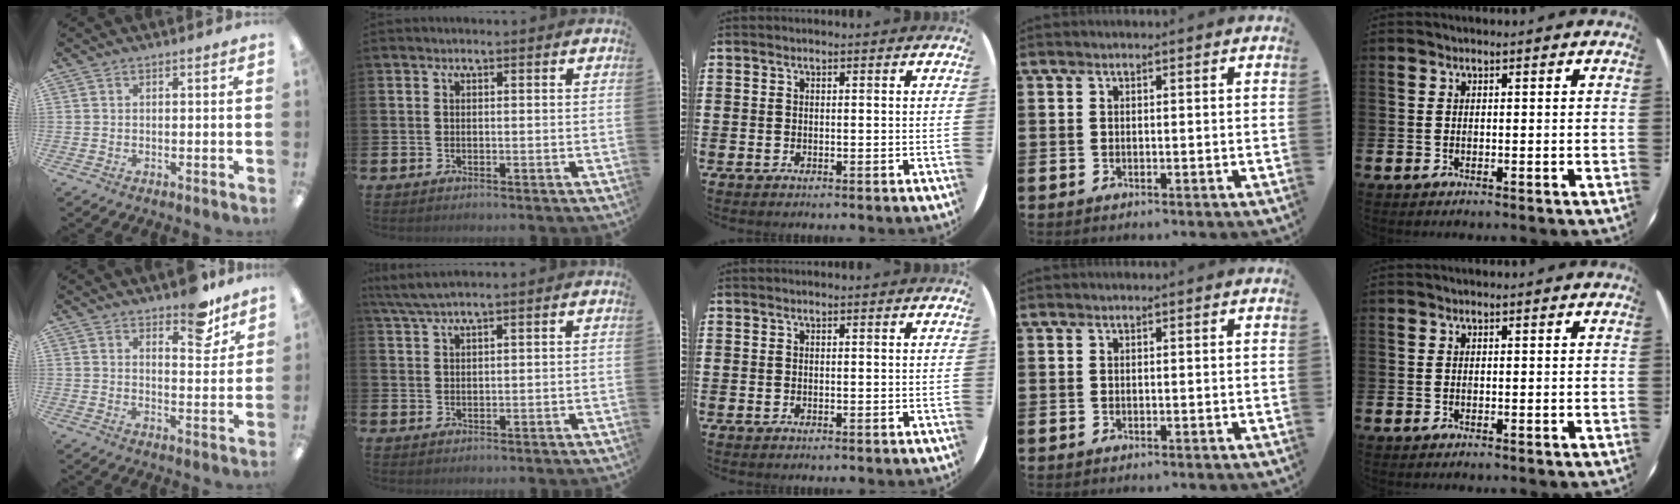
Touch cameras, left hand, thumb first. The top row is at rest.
{"thumb": {"total": 9.1, "force": [7.1, 3.5, 4.5], "torque": [-0.042, -0.046, 0.120]}, "index": {"total": 3.3, "force": [2.8, 0.1, 1.8], "torque": [-0.044, -0.001, 0.052]}}